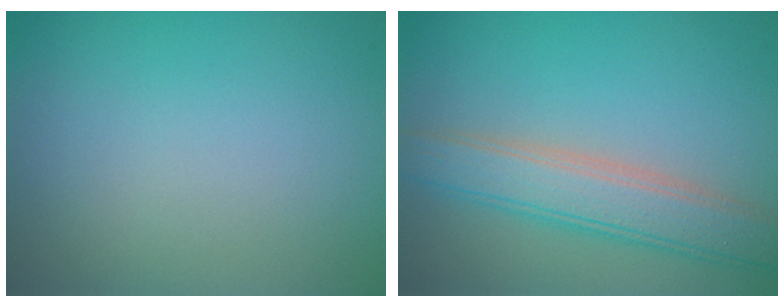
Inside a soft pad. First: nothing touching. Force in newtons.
{"total": 4.9, "press": 4.9, "slide": 0.4}